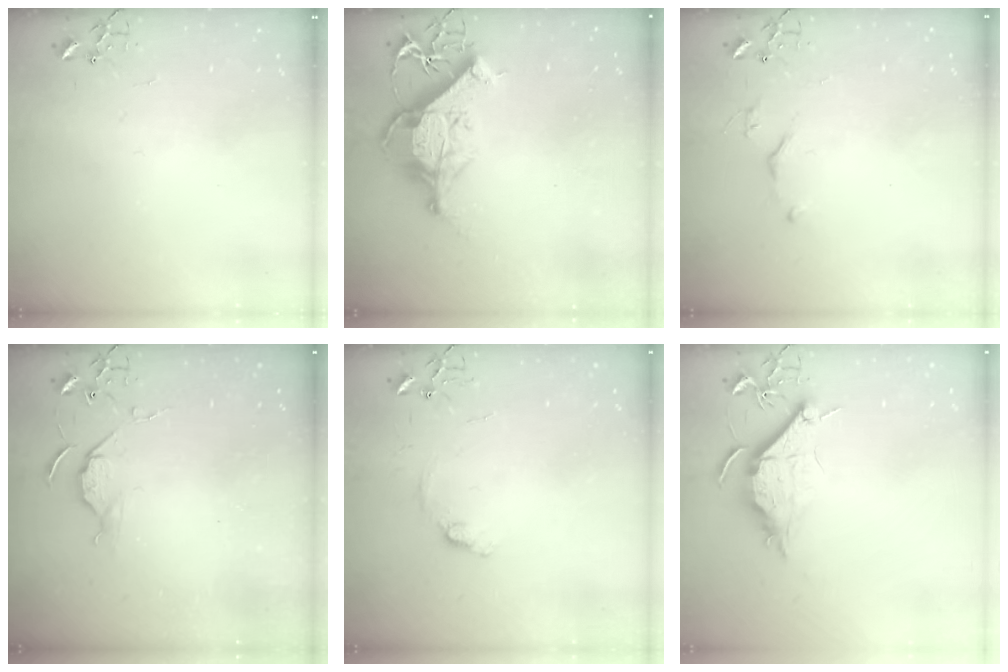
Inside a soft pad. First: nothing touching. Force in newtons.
{"total": 13.7, "press": 13.5, "slide": 2.2}
{"total": 4.3, "press": 4.3, "slide": 0.6}
{"total": 5.2, "press": 5.2, "slide": 0.7}
{"total": 7.3, "press": 7.3, "slide": 0.7}
{"total": 9.3, "press": 9.2, "slide": 1.0}